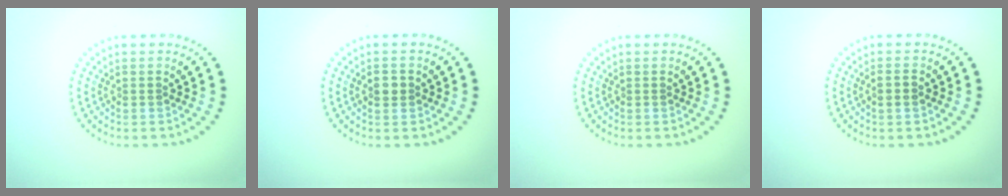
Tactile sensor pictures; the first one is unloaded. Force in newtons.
{"total": 1.6, "press": 1.6, "slide": 0.3}
{"total": 0.0}
{"total": 1.2, "press": 1.1, "slide": 0.4}